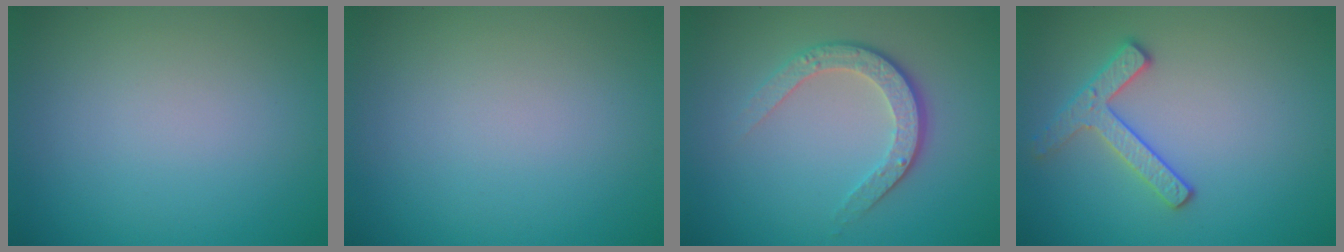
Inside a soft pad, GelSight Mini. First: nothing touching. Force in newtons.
{"total": 0.0}
{"total": 3.4, "press": 2.6, "slide": 2.2}
{"total": 2.5, "press": 2.4, "slide": 0.5}